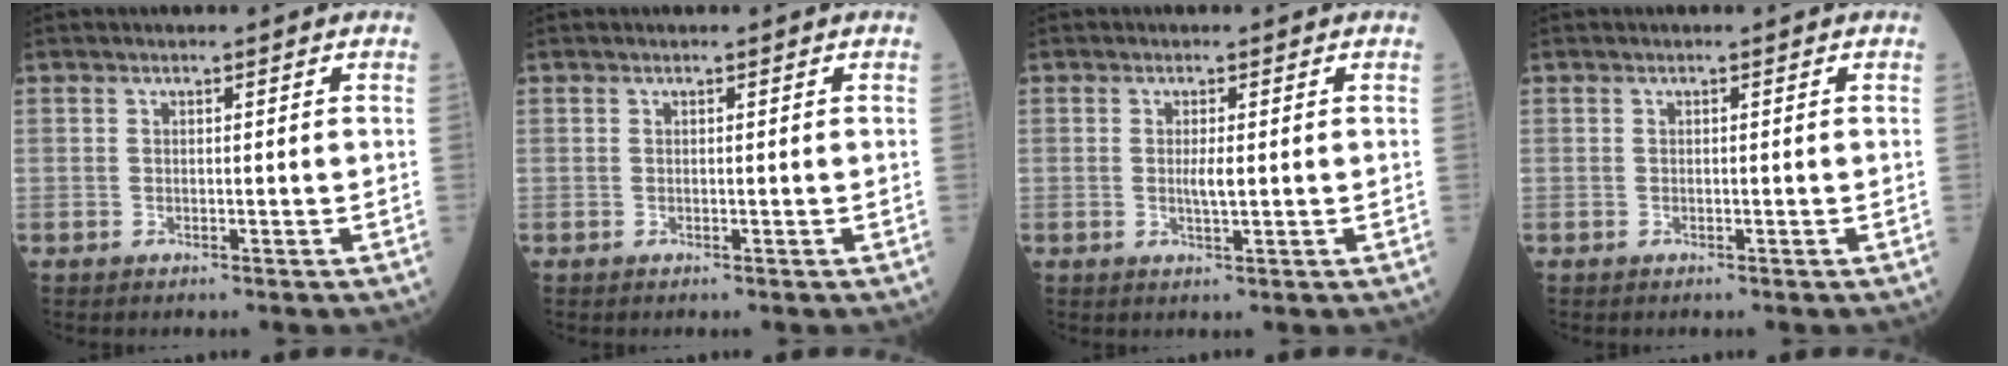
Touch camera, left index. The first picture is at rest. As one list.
[{"total": 0.0}, {"total": 1.8, "force": [0.1, 0.2, 1.8], "torque": [-0.038, -0.003, 0.003]}, {"total": 0.0}]